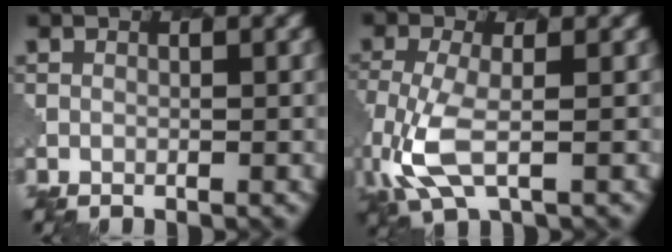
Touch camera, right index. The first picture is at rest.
{"total": 5.0, "force": [-1.6, 2.1, 4.2], "torque": [-0.116, -0.016, -0.039]}